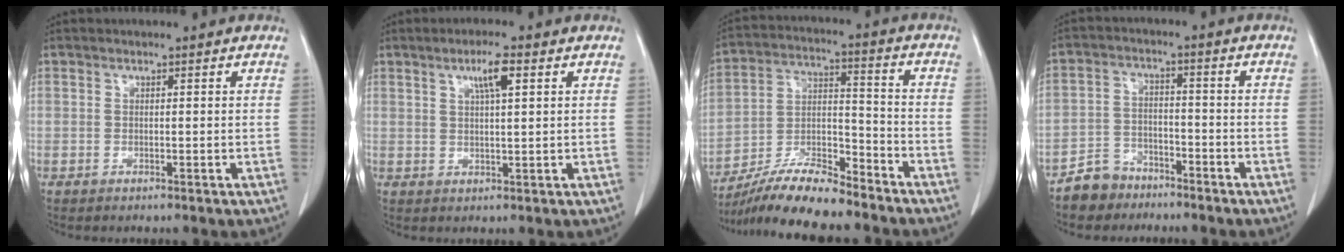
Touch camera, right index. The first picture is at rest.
{"total": 4.2, "force": [1.8, 0.3, 3.7], "torque": [-0.066, 0.002, 0.032]}
{"total": 12.9, "force": [-11.5, 2.0, 5.5], "torque": [-0.097, 0.009, -0.209]}
{"total": 5.8, "force": [-4.6, 3.5, 0.2], "torque": [0.000, 0.005, -0.088]}